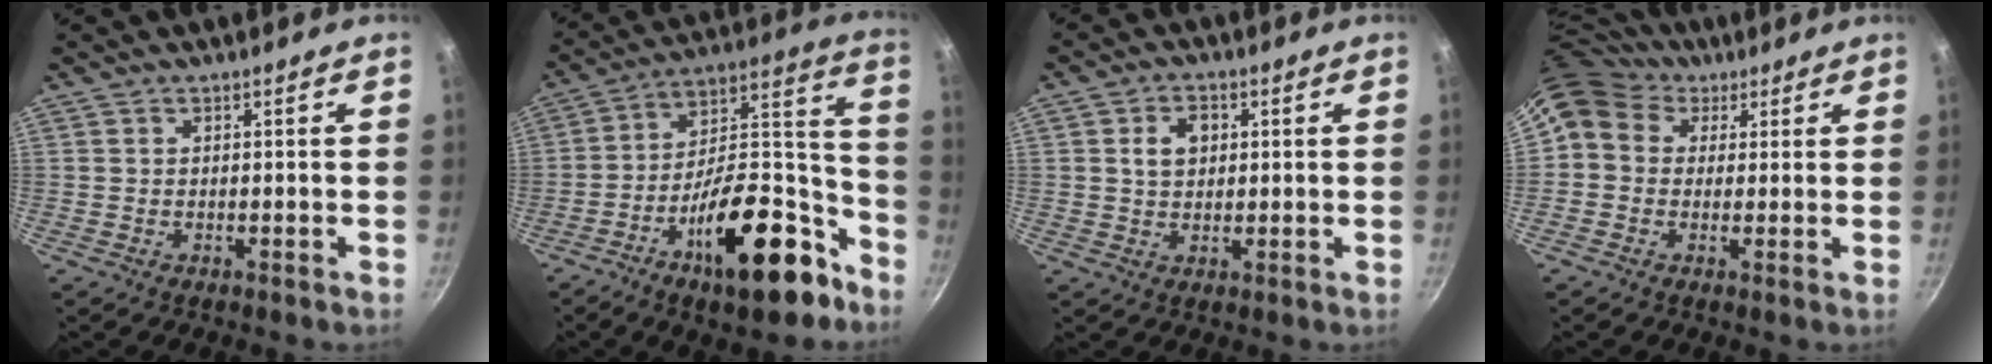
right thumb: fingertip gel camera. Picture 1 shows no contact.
{"total": 24.5, "force": [-13.5, 10.1, 17.8], "torque": [-0.211, 0.106, -0.211]}
{"total": 5.2, "force": [1.1, 3.9, 3.2], "torque": [-0.037, 0.005, 0.017]}
{"total": 9.8, "force": [4.4, 7.8, 3.9], "torque": [-0.054, 0.005, 0.059]}